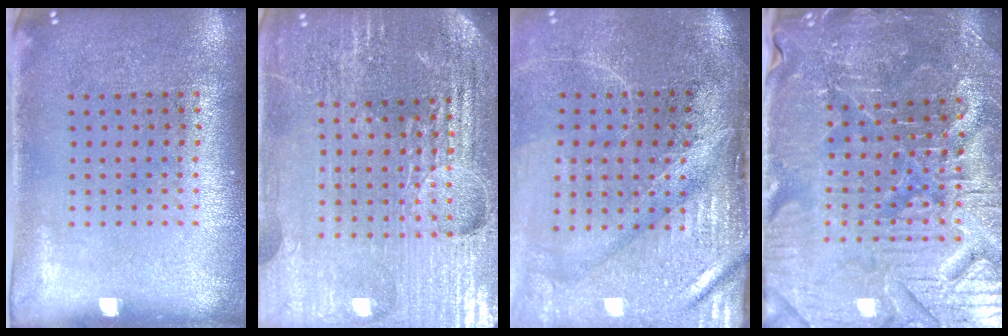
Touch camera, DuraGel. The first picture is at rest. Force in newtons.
{"total": 5.6, "press": 5.1, "slide": 2.4}
{"total": 4.6, "press": 3.8, "slide": 2.5}
{"total": 4.8, "press": 4.6, "slide": 1.2}